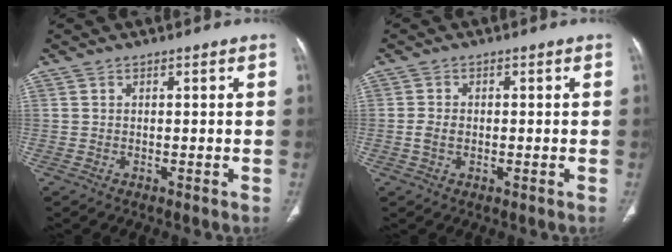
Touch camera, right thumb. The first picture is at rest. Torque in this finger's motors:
{"motor_torque": [0.61, 0.59, 0.23, 0.05, 0.01]}